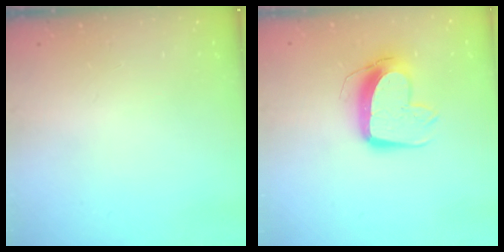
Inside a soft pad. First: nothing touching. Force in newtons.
{"total": 11.7, "press": 11.6, "slide": 1.0}